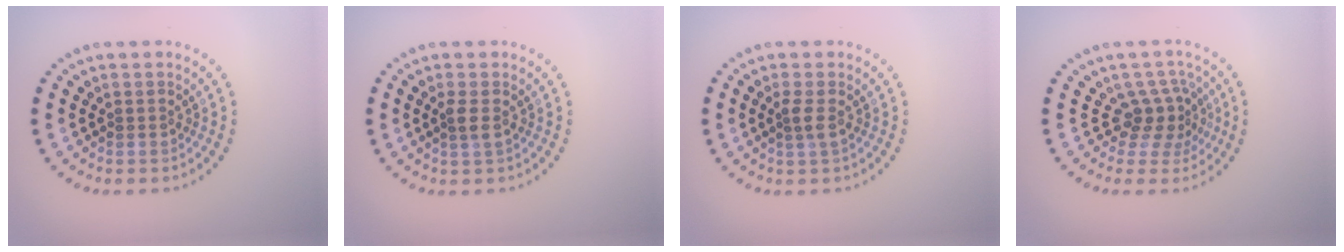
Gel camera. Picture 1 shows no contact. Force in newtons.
{"total": 1.3, "press": 1.1, "slide": 0.7}
{"total": 1.3, "press": 1.1, "slide": 0.7}
{"total": 2.9, "press": 2.0, "slide": 2.1}